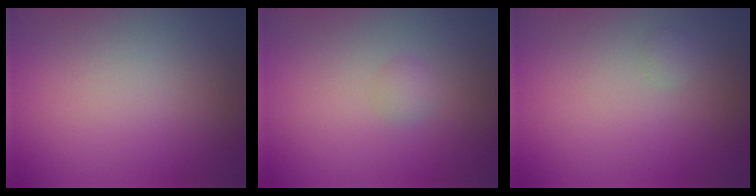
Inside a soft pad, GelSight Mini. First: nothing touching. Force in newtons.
{"total": 1.0, "press": 1.0, "slide": 0.1}
{"total": 0.5, "press": 0.5, "slide": 0.0}